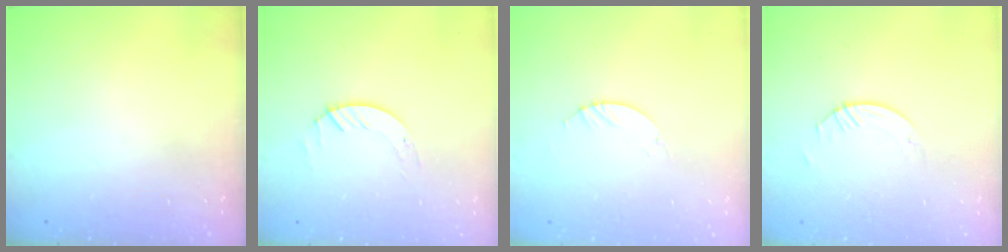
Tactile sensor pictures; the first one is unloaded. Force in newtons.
{"total": 2.0, "press": 2.0, "slide": 0.2}
{"total": 0.9, "press": 0.8, "slide": 0.2}
{"total": 0.8, "press": 0.8, "slide": 0.2}